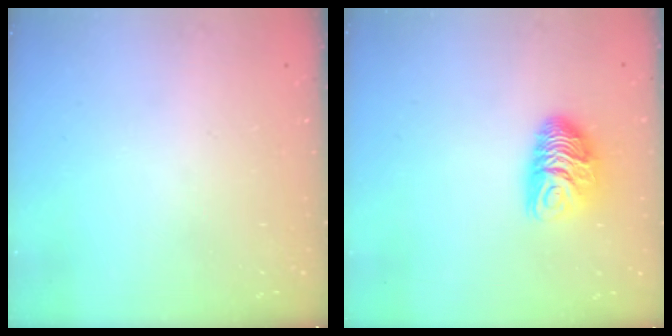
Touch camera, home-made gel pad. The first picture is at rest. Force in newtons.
{"total": 8.8, "press": 8.8, "slide": 0.3}